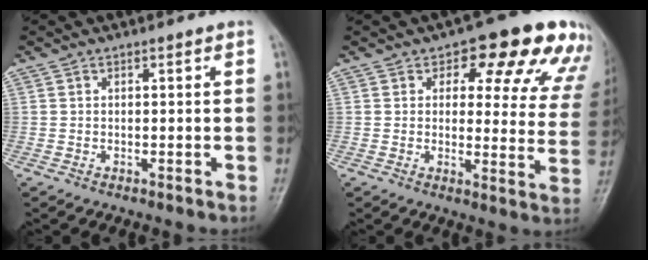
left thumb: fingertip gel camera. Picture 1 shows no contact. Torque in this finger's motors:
{"motor_torque": [0.57, 0.64, 0.42, -0.27, 0.08]}